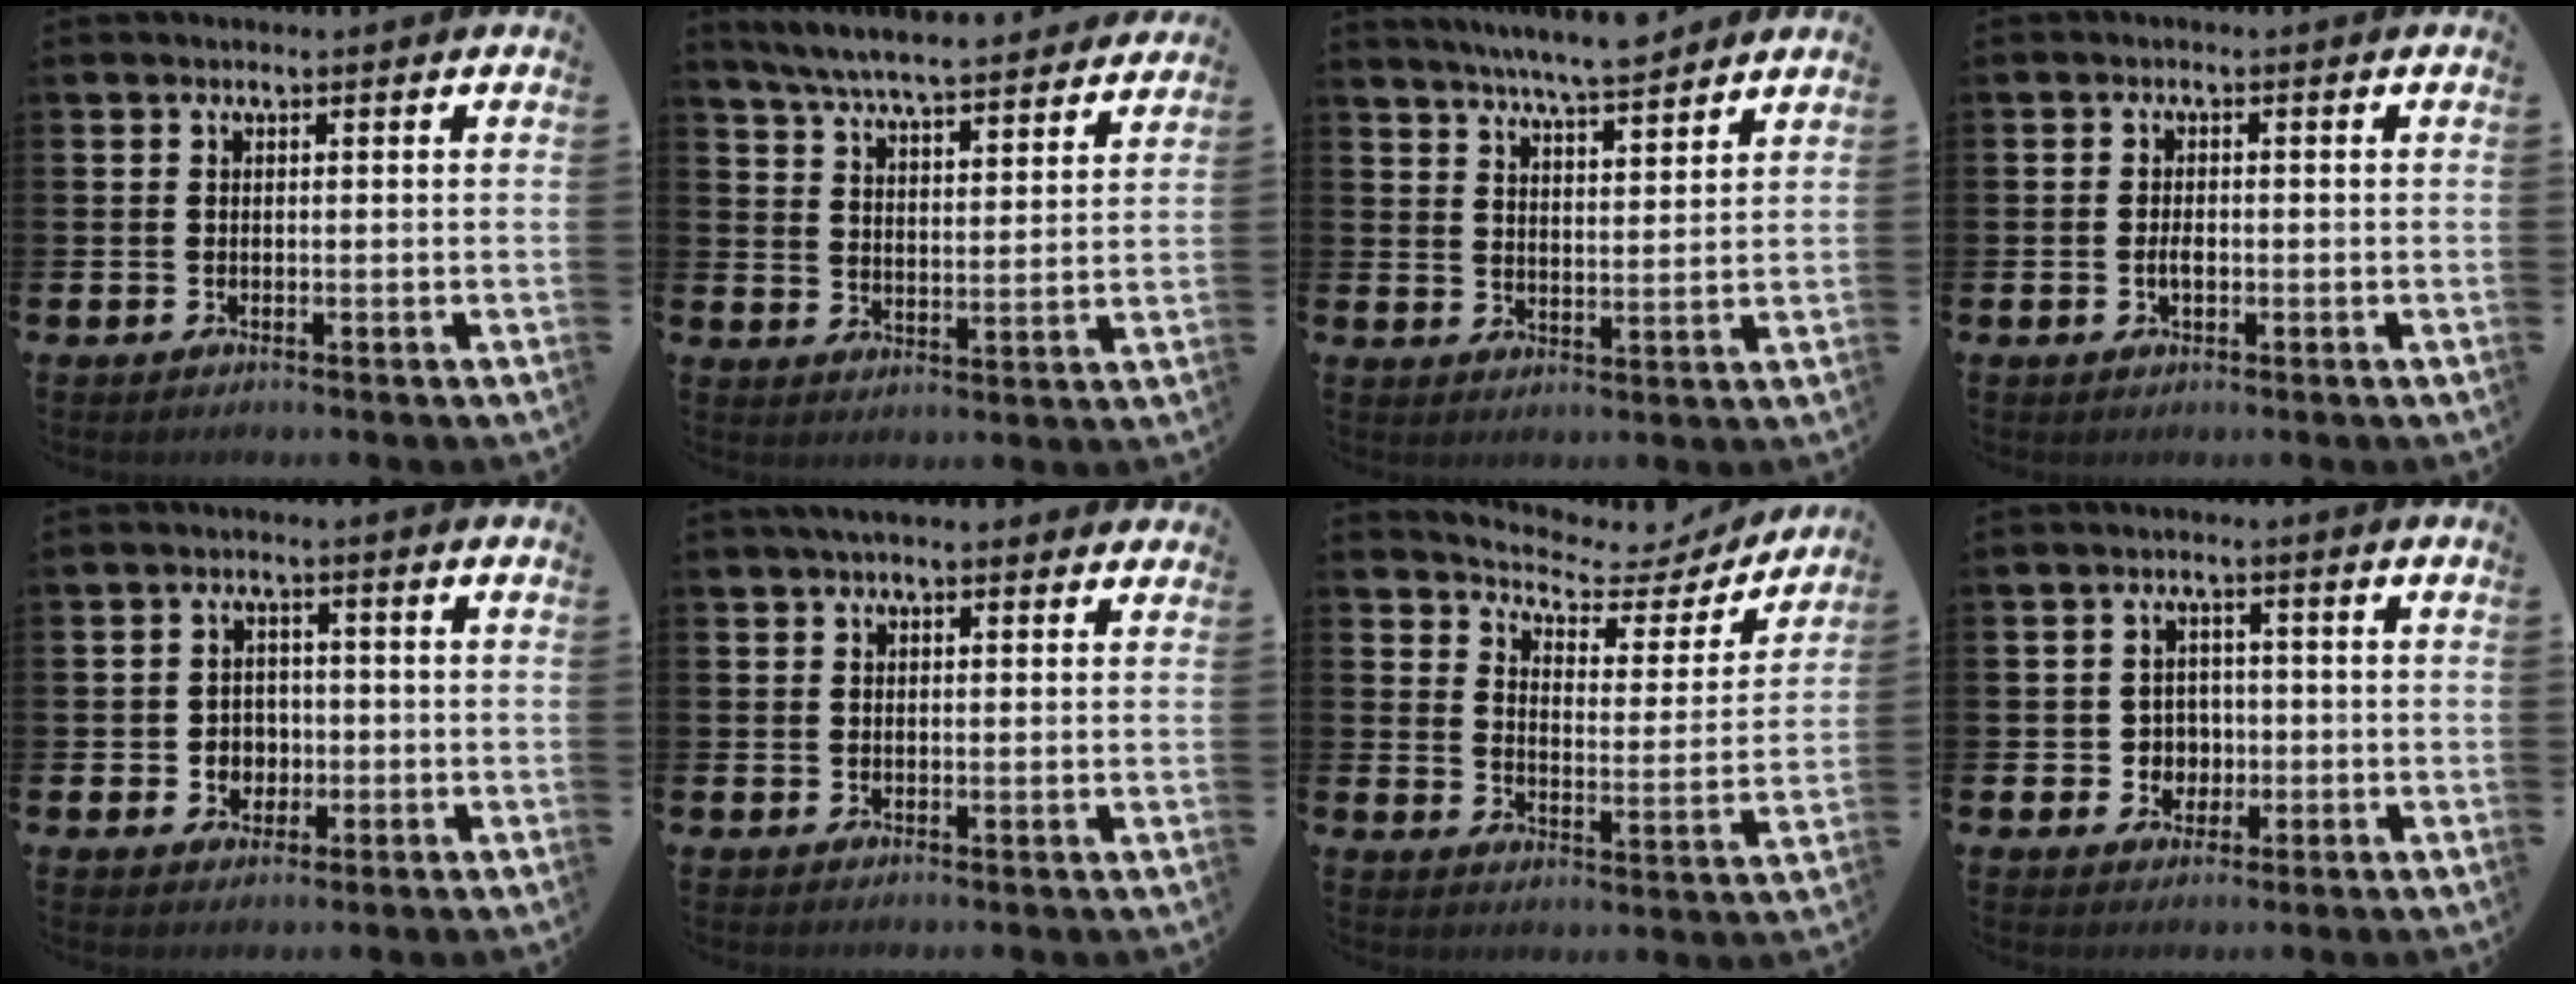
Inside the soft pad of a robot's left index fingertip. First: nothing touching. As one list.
[{"total": 6.6, "force": [6.4, 0.2, 1.8], "torque": [-0.061, -0.045, 0.110]}, {"total": 6.3, "force": [6.2, -0.1, 1.2], "torque": [-0.033, -0.036, 0.109]}, {"total": 1.8, "force": [-0.3, 1.0, 1.5], "torque": [-0.024, 0.001, -0.008]}, {"total": 3.0, "force": [-0.4, 2.9, 0.8], "torque": [-0.016, 0.003, -0.016]}, {"total": 2.6, "force": [2.2, 0.6, 1.1], "torque": [-0.023, 0.001, 0.039]}, {"total": 5.2, "force": [4.8, 1.7, 1.0], "torque": [-0.039, -0.042, 0.072]}, {"total": 3.1, "force": [-0.2, 3.1, 0.6], "torque": [-0.013, 0.002, -0.012]}]